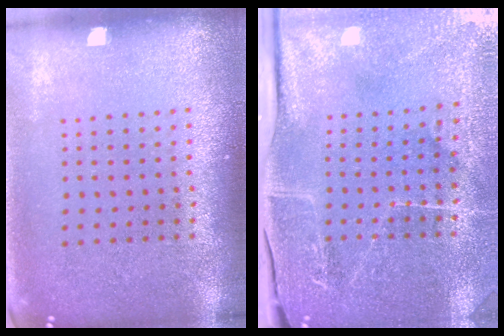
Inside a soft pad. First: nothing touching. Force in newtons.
{"total": 4.1, "press": 3.8, "slide": 1.4}